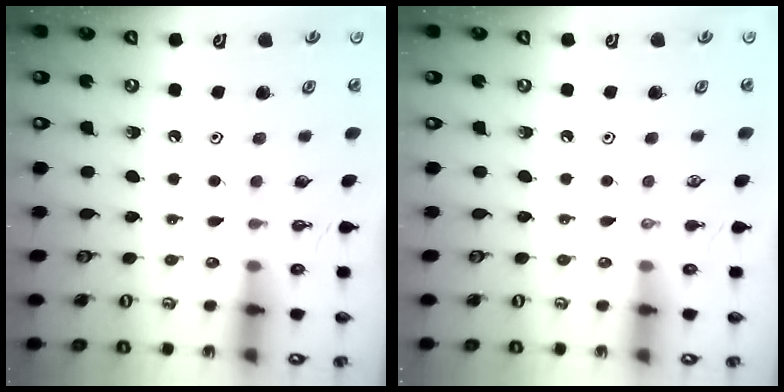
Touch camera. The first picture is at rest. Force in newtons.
{"total": 0.0}